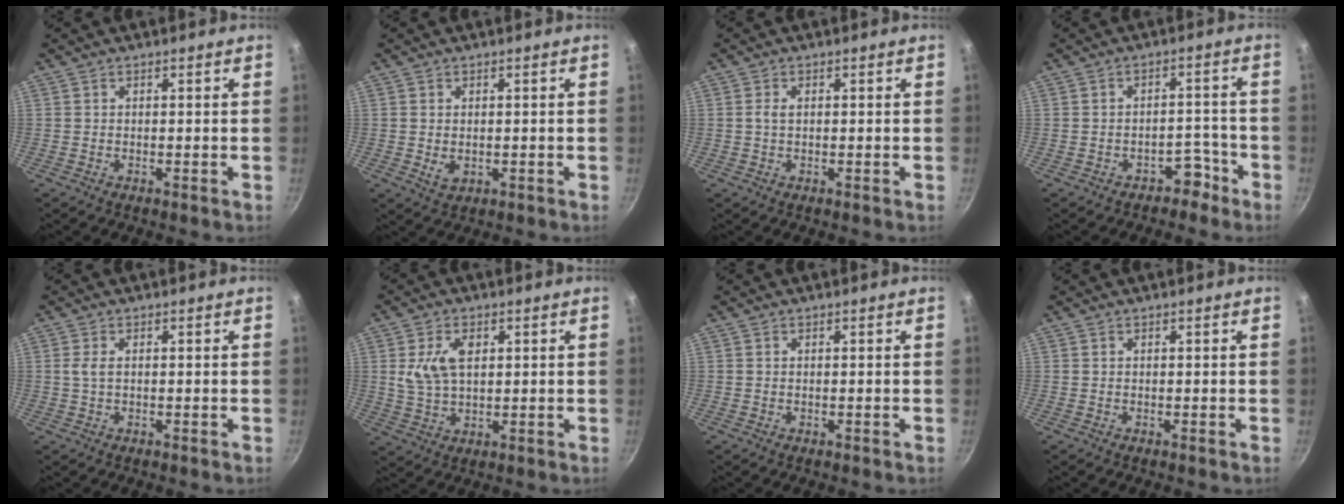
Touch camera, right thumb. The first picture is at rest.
{"total": 2.8, "force": [0.0, 2.0, 2.0], "torque": [-0.033, -0.007, 0.004]}
{"total": 1.5, "force": [0.1, 0.9, 1.2], "torque": [-0.024, 0.004, 0.000]}
{"total": 4.5, "force": [-3.1, 2.8, 1.6], "torque": [0.015, 0.050, -0.027]}
{"total": 1.8, "force": [0.1, 0.9, 1.6], "torque": [-0.037, 0.003, 0.000]}
{"total": 7.8, "force": [1.8, 4.8, 5.8], "torque": [-0.103, -0.006, 0.034]}
{"total": 0.0}
{"total": 0.0}